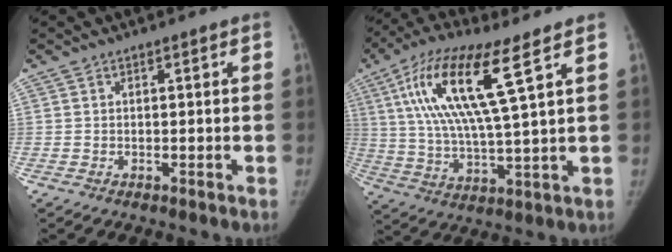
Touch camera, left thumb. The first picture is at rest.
{"total": 16.9, "force": [7.0, 3.2, 15.1], "torque": [-0.311, -0.018, 0.128]}